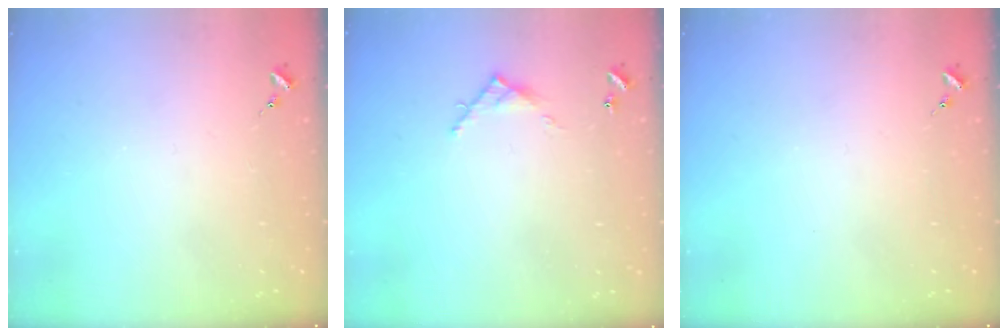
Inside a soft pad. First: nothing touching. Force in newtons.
{"total": 5.5, "press": 5.5, "slide": 0.3}
{"total": 0.0}